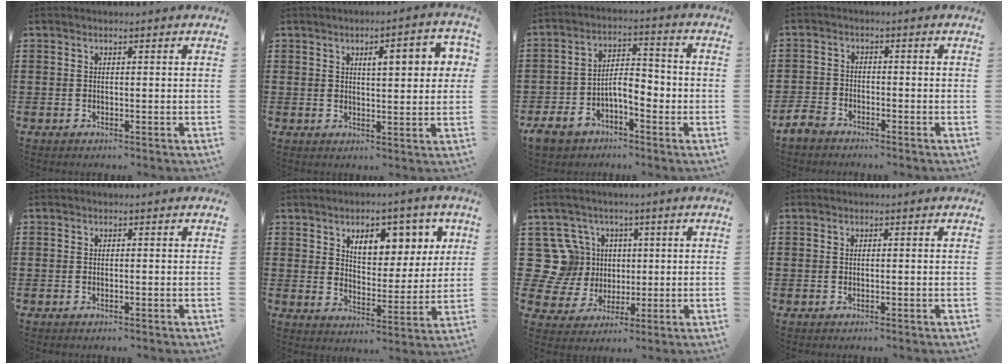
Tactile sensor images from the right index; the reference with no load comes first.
{"total": 5.4, "force": [1.6, 1.5, 4.9], "torque": [-0.072, -0.001, 0.019]}
{"total": 5.9, "force": [-2.8, 3.4, 4.0], "torque": [-0.081, 0.011, -0.057]}
{"total": 3.0, "force": [-2.7, 1.2, 0.4], "torque": [-0.036, -0.004, -0.064]}
{"total": 0.0}
{"total": 7.1, "force": [4.1, 4.1, 4.2], "torque": [-0.071, -0.005, 0.064]}
{"total": 10.2, "force": [2.2, 9.6, 2.7], "torque": [-0.115, 0.009, 0.048]}
{"total": 0.0}